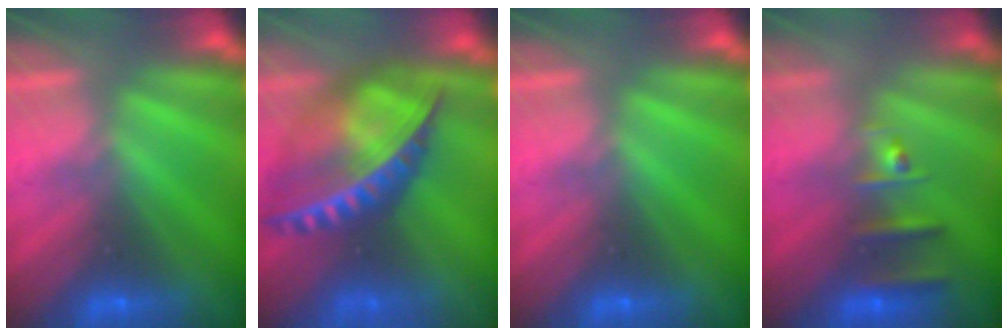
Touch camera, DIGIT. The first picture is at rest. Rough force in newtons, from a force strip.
{"total": 7.8}
{"total": 0.0}
{"total": 2.5}